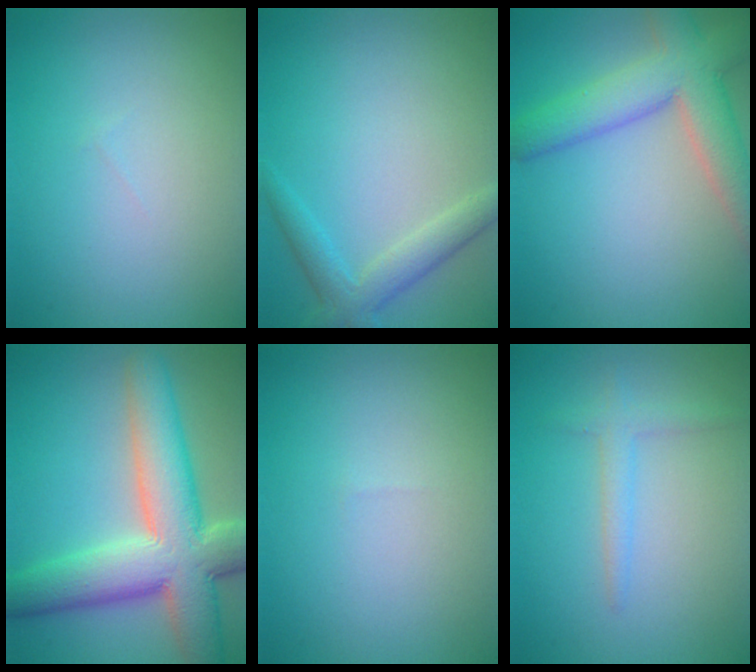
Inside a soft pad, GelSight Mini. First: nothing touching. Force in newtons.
{"total": 3.0, "press": 3.0, "slide": 0.1}
{"total": 7.1, "press": 7.1, "slide": 0.3}
{"total": 10.9, "press": 10.9, "slide": 0.8}
{"total": 0.0}
{"total": 1.7, "press": 1.7, "slide": 0.1}